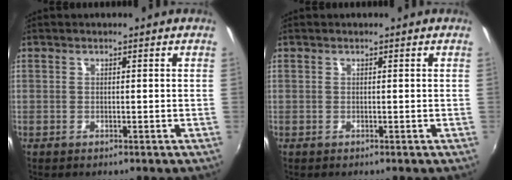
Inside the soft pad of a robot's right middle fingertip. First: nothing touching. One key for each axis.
{"total": 0.0}